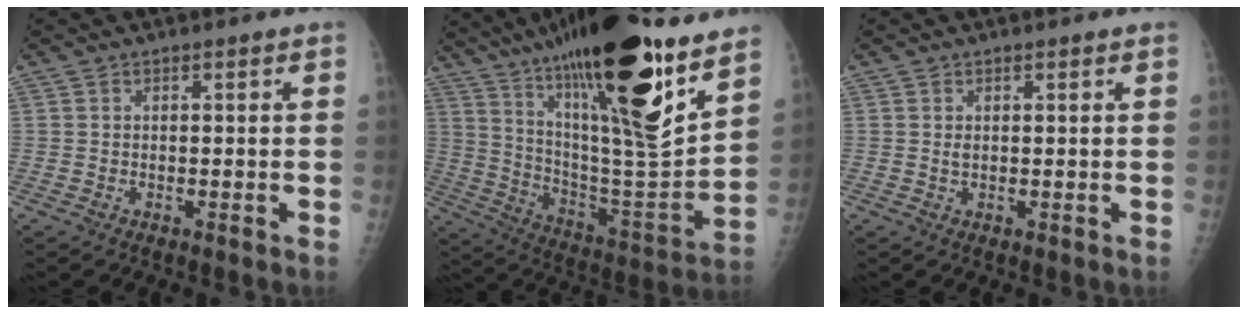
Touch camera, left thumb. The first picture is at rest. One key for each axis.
{"total": 31.8, "fx": 19.8, "fy": 6.7, "fz": 24.0, "tx": -0.381, "ty": -0.063, "tz": 0.334}
{"total": 1.2, "fx": 0.5, "fy": 0.5, "fz": 1.0, "tx": -0.020, "ty": 0.002, "tz": 0.013}